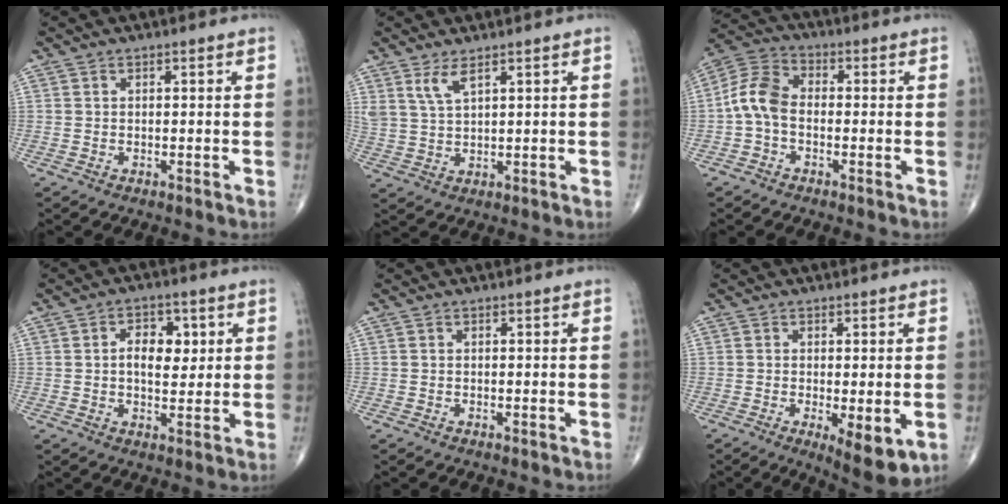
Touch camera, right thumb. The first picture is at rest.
{"total": 4.1, "force": [2.6, 1.1, 2.9], "torque": [-0.066, -0.016, 0.061]}
{"total": 7.6, "force": [-1.3, 5.0, 5.7], "torque": [-0.111, 0.025, -0.041]}
{"total": 6.8, "force": [1.3, 4.3, 5.2], "torque": [-0.051, -0.002, 0.017]}
{"total": 0.0}
{"total": 7.8, "force": [-2.1, 2.5, 7.0], "torque": [-0.101, -0.021, -0.027]}